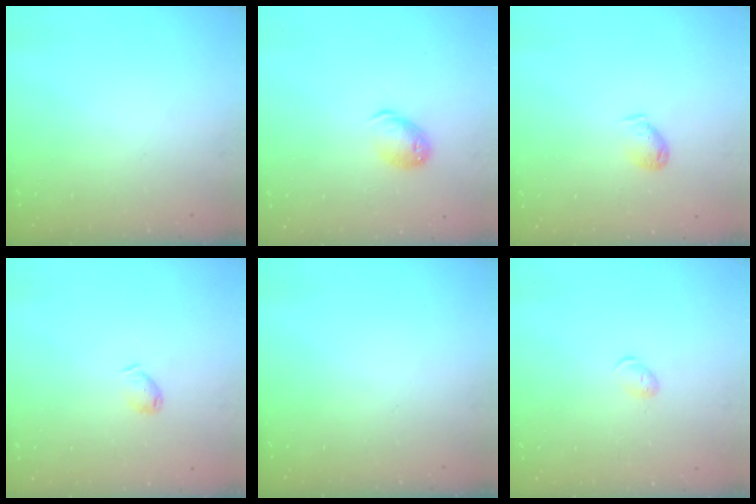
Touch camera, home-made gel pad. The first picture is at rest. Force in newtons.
{"total": 9.3, "press": 9.1, "slide": 1.6}
{"total": 5.8, "press": 5.8, "slide": 0.4}
{"total": 4.0, "press": 3.9, "slide": 0.8}
{"total": 0.0}
{"total": 4.2, "press": 4.1, "slide": 0.7}